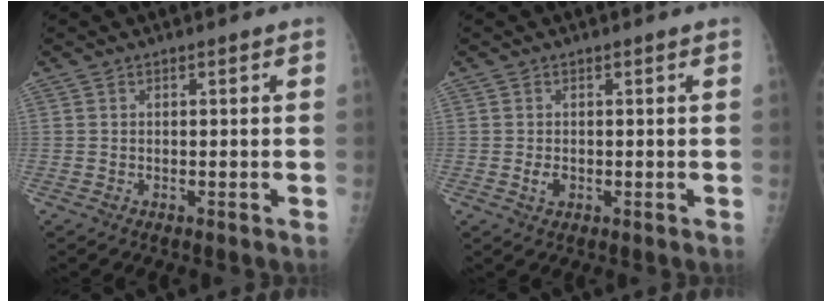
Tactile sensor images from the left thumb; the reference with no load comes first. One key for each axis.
{"total": 1.6, "fx": -0.2, "fy": 1.1, "fz": 1.2, "tx": -0.021, "ty": -0.001, "tz": -0.002}